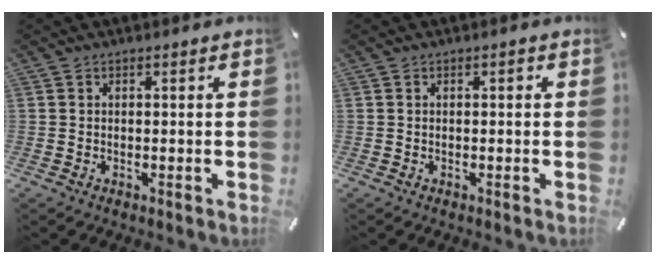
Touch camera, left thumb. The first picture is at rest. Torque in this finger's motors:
{"motor_torque": [0.00, 0.22, 0.09, -0.30, 0.03]}